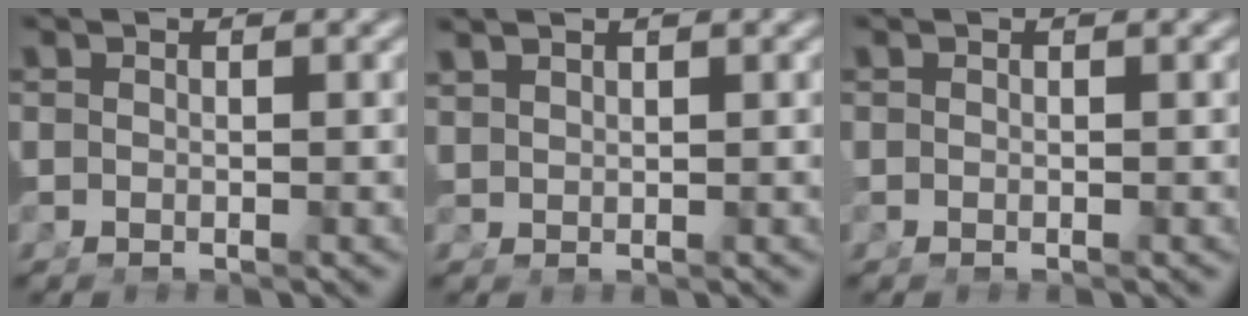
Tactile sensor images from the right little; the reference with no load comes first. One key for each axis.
{"total": 1.5, "fx": 1.4, "fy": 0.2, "fz": 0.6, "tx": -0.006, "ty": 0.005, "tz": 0.031}
{"total": 0.7, "fx": 0.0, "fy": 0.6, "fz": 0.4, "tx": -0.015, "ty": -0.004, "tz": 0.001}